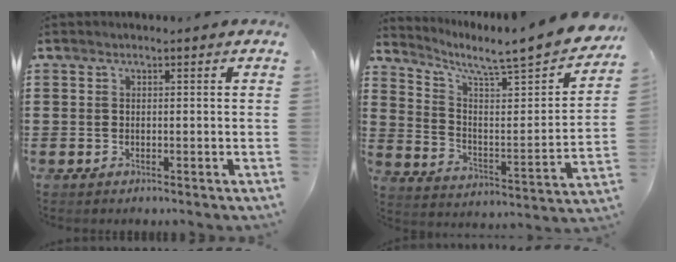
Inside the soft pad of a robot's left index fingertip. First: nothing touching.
{"total": 5.4, "force": [4.6, 0.2, 2.8], "torque": [-0.072, -0.050, 0.065]}